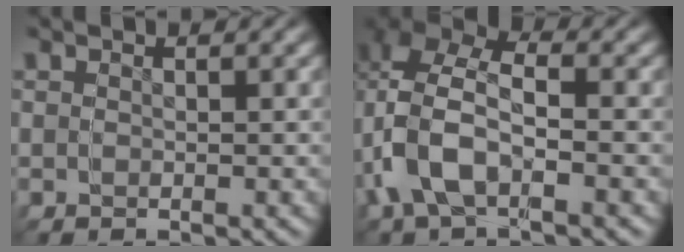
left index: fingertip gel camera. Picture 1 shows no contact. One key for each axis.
{"total": 6.0, "fx": -0.5, "fy": 5.0, "fz": 3.2, "tx": -0.086, "ty": -0.008, "tz": -0.016}